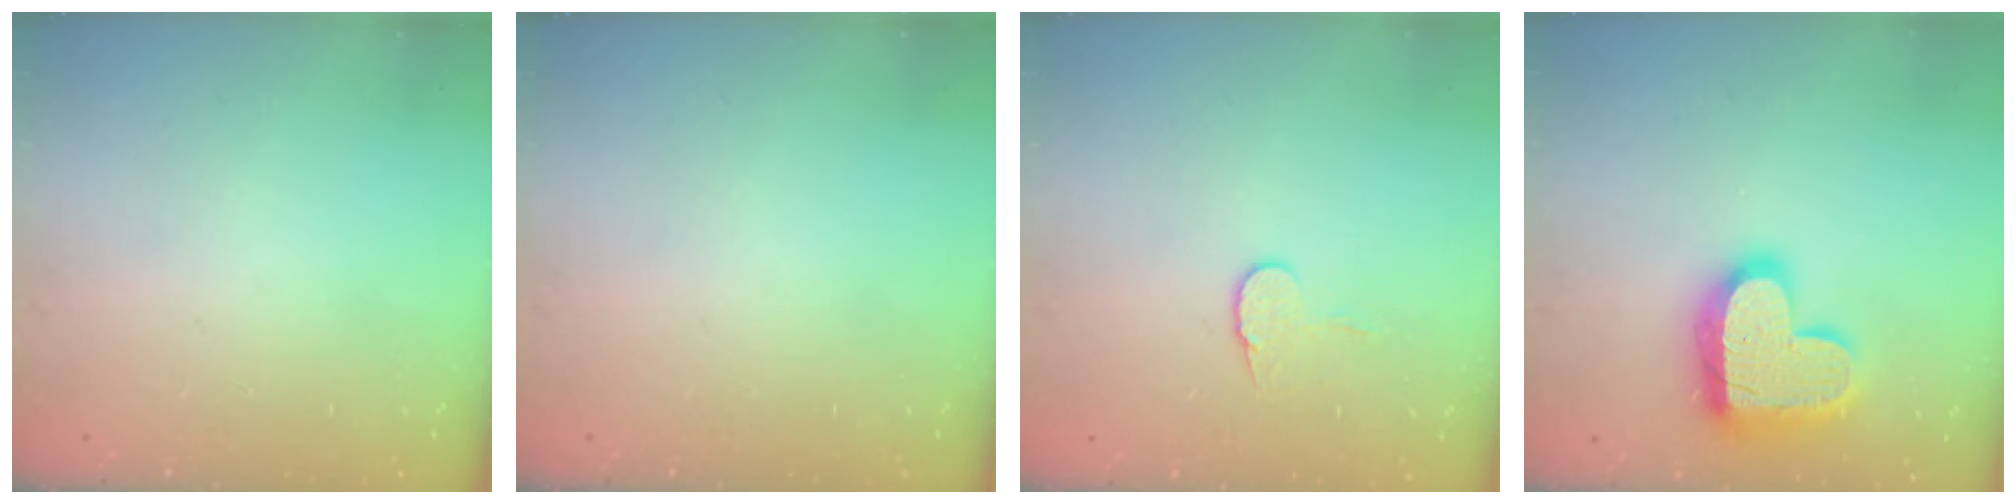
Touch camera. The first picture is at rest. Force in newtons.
{"total": 0.0}
{"total": 7.3, "press": 7.3, "slide": 0.4}
{"total": 17.9, "press": 17.9, "slide": 1.4}